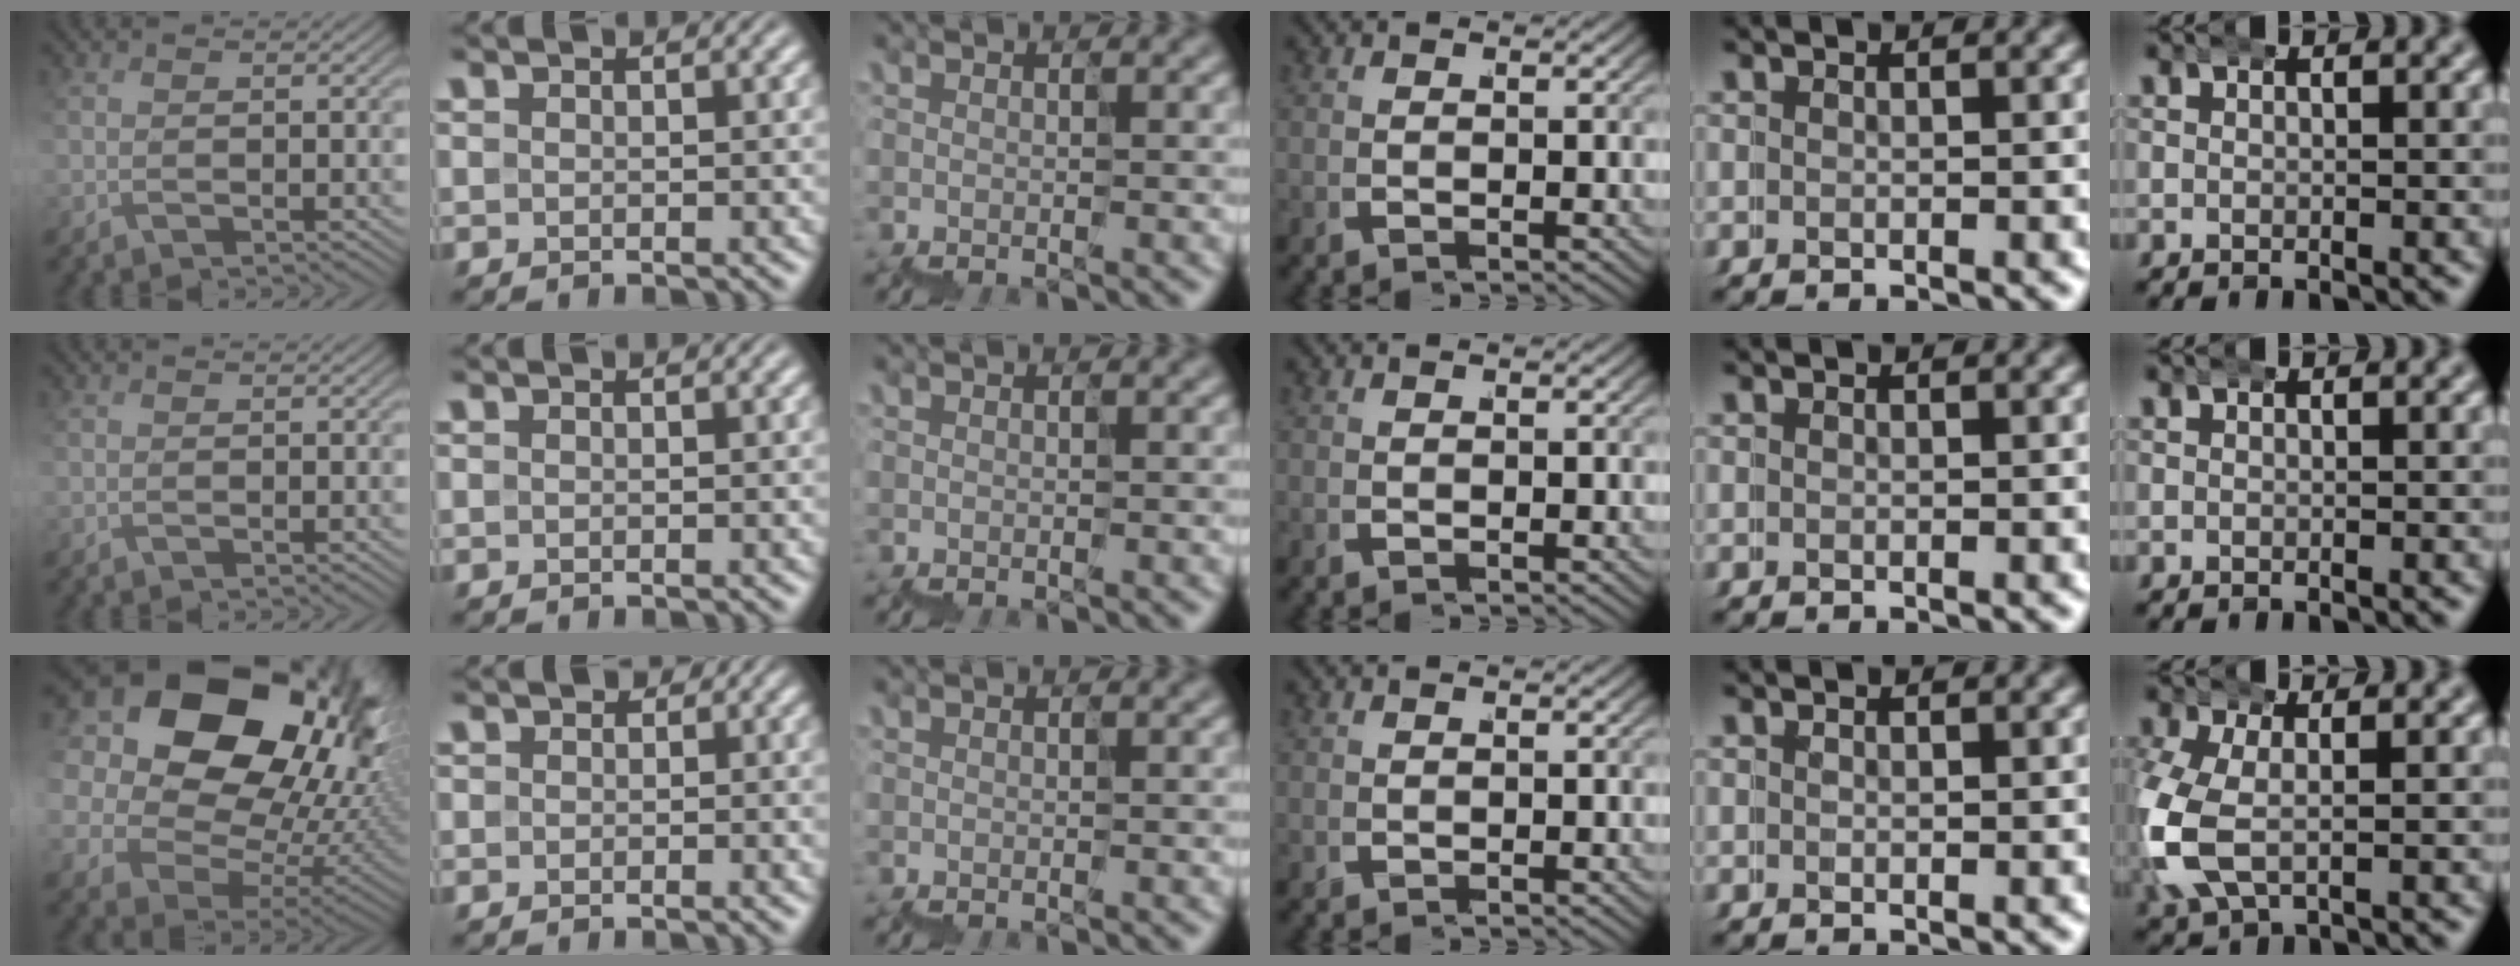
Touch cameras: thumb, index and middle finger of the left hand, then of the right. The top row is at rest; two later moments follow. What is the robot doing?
{"motion": "wrap", "object": "belt"}